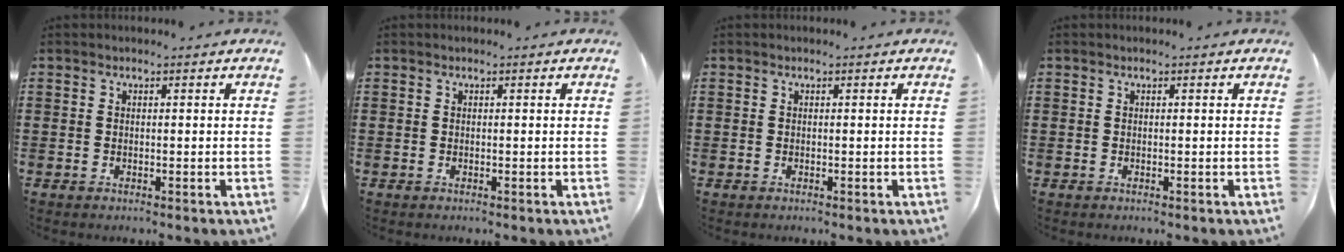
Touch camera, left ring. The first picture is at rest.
{"total": 0.0}
{"total": 0.0}
{"total": 0.0}